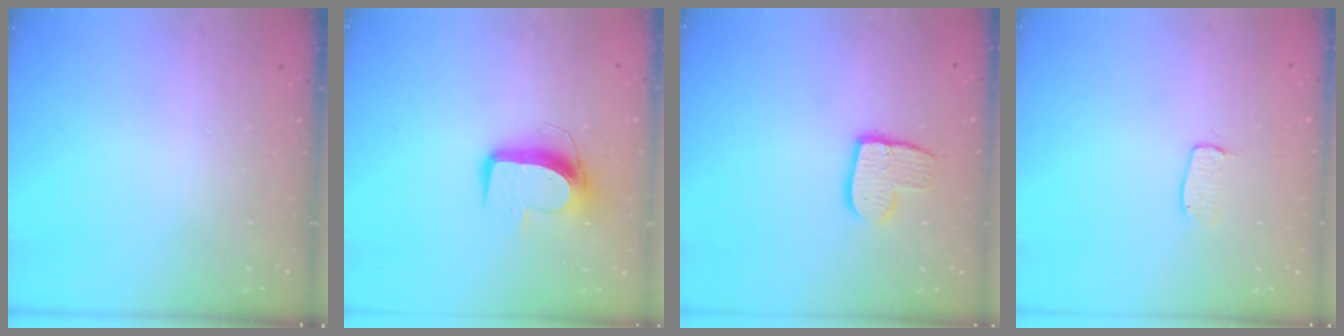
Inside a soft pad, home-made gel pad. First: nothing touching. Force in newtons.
{"total": 9.7, "press": 9.7, "slide": 0.6}
{"total": 10.5, "press": 10.5, "slide": 0.8}
{"total": 4.5, "press": 4.5, "slide": 0.3}